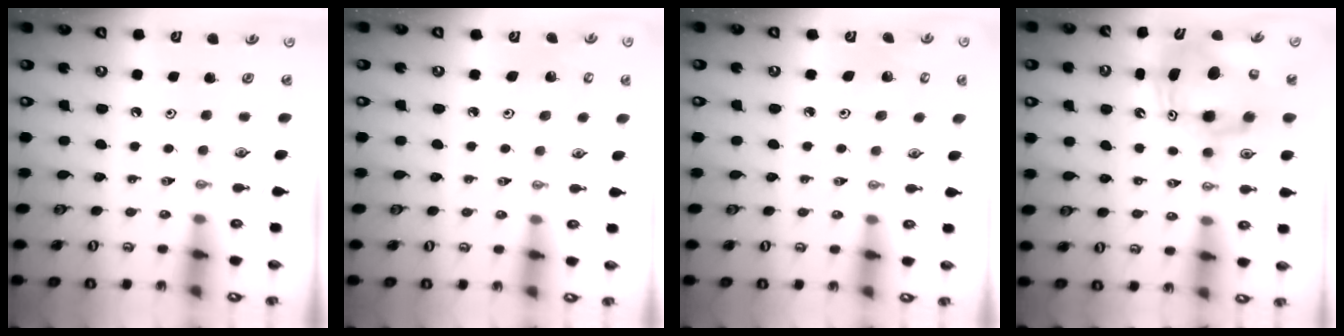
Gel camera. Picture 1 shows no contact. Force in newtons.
{"total": 3.1, "press": 3.1, "slide": 0.2}
{"total": 3.0, "press": 2.9, "slide": 0.3}
{"total": 10.2, "press": 10.0, "slide": 2.0}